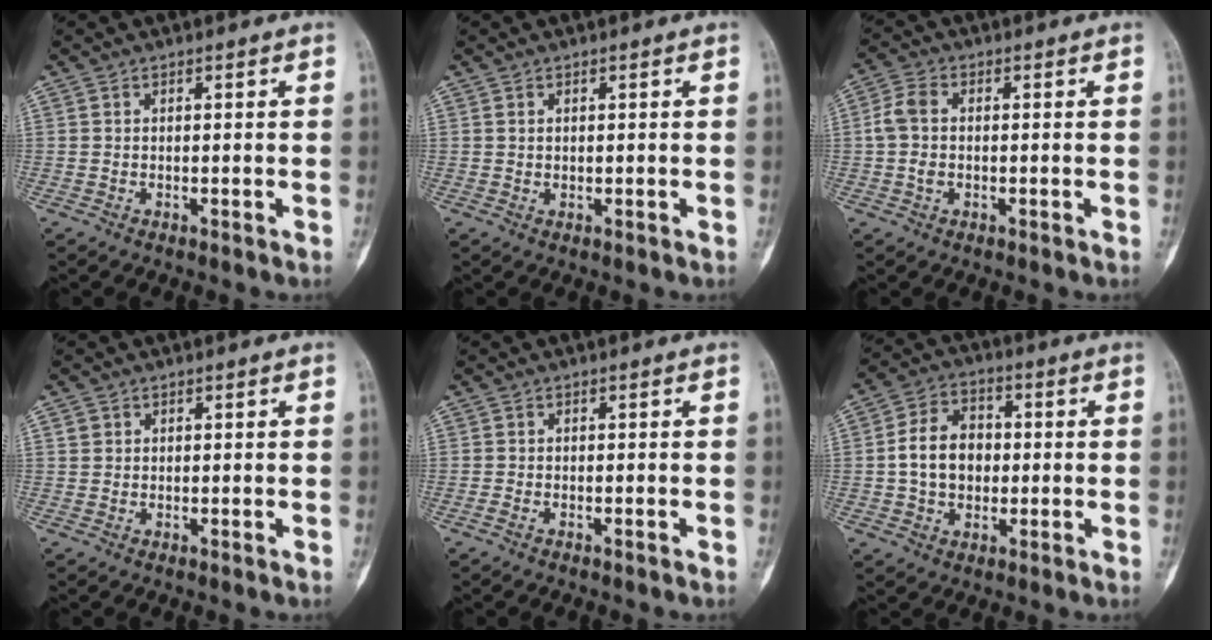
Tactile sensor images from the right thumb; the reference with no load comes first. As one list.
[{"total": 0.6, "force": [0.3, 0.4, 0.3], "torque": [0.003, -0.003, 0.005]}, {"total": 5.1, "force": [0.0, 3.5, 3.7], "torque": [-0.075, 0.013, -0.008]}, {"total": 1.1, "force": [0.4, 1.0, 0.2], "torque": [0.006, 0.000, 0.006]}, {"total": 0.9, "force": [-0.6, 0.3, 0.6], "torque": [-0.015, 0.001, -0.010]}, {"total": 10.2, "force": [-0.2, 7.7, 6.7], "torque": [-0.089, 0.017, -0.009]}]